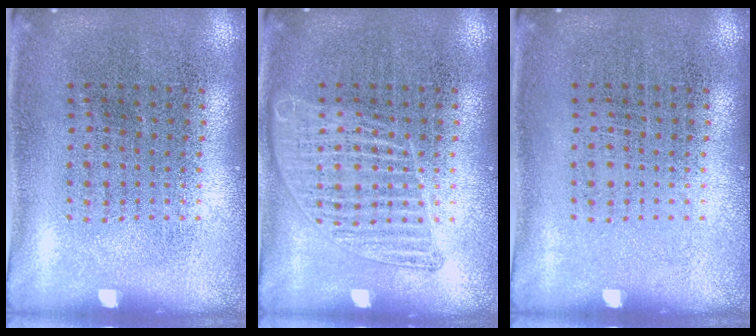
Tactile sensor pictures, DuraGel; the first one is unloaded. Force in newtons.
{"total": 1.8, "press": 1.8, "slide": 0.2}
{"total": 0.0}